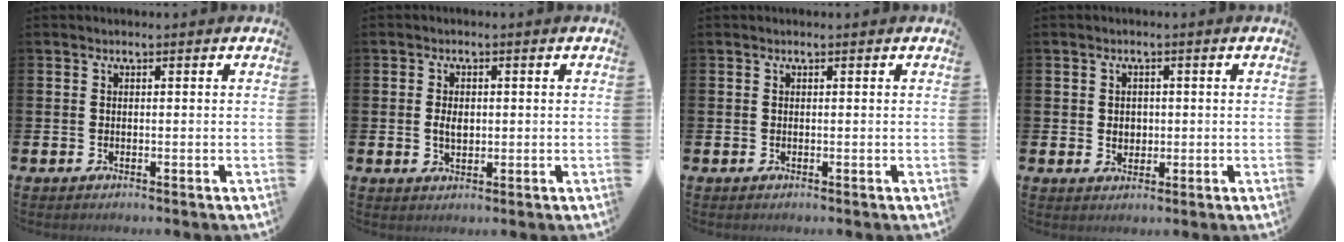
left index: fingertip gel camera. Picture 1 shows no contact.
{"total": 2.5, "force": [0.2, 1.7, 1.9], "torque": [-0.019, -0.001, -0.003]}
{"total": 0.0}
{"total": 2.0, "force": [0.4, 1.8, 0.8], "torque": [-0.001, 0.002, 0.001]}